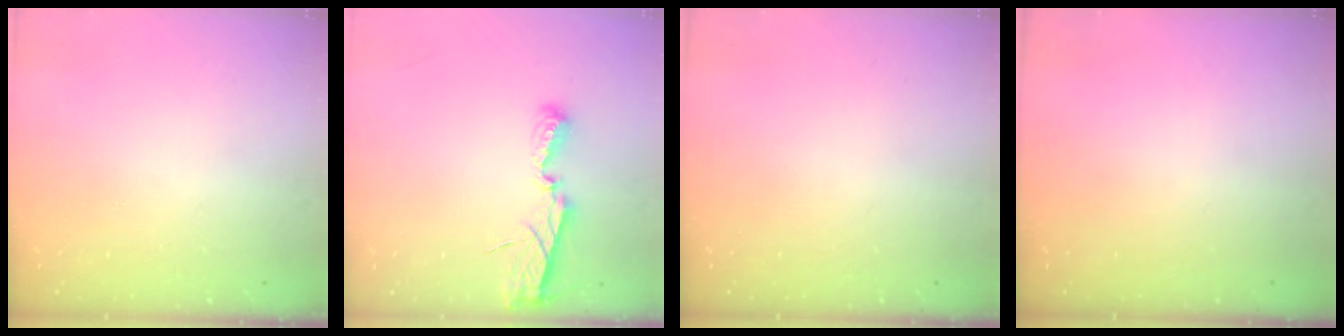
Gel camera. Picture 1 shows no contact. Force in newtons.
{"total": 6.2, "press": 6.2, "slide": 0.2}
{"total": 0.0}
{"total": 0.0}